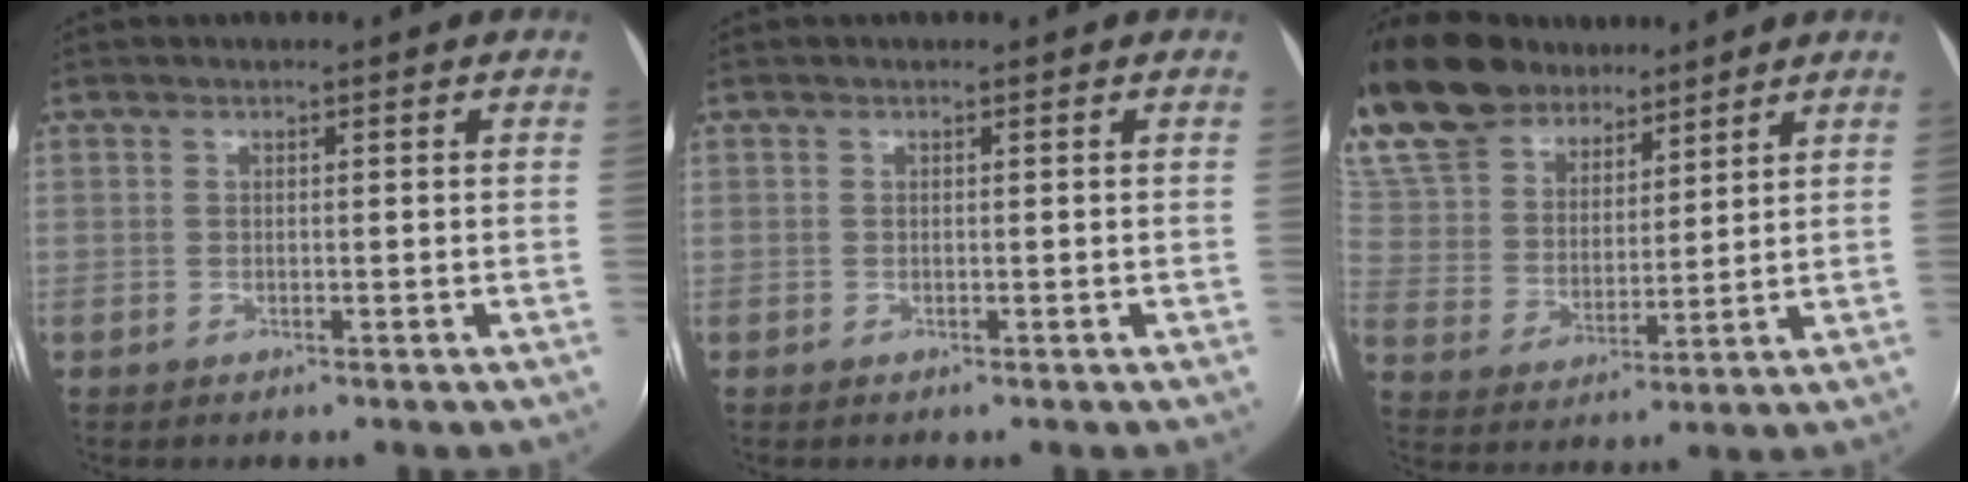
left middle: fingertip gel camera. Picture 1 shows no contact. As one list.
[{"total": 0.0}, {"total": 19.8, "force": [16.2, 9.1, 6.8], "torque": [-0.163, 0.039, 0.305]}]